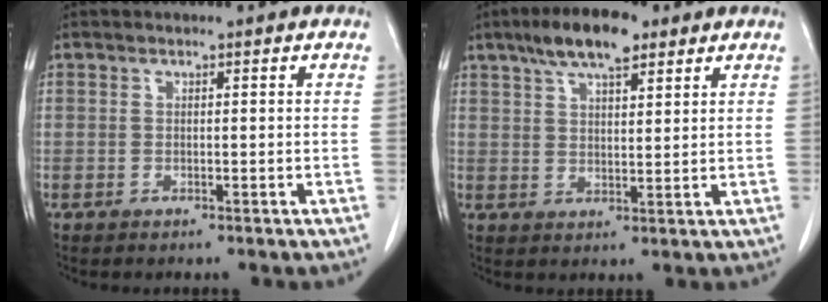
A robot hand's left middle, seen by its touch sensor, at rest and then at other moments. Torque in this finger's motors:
{"motor_torque": [0.61, -0.47, 0.20, 0.05]}